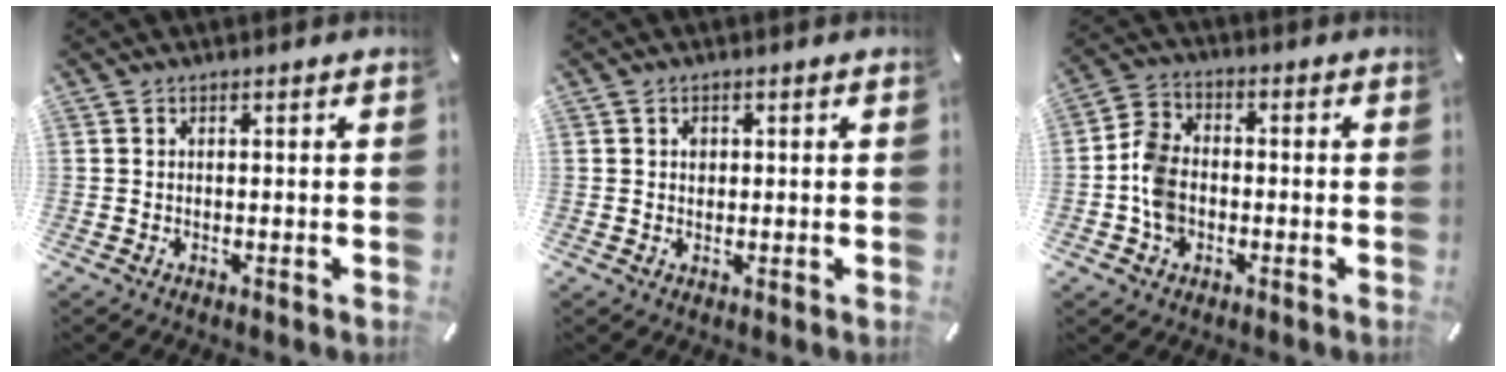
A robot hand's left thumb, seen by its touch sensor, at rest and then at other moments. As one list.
[{"total": 1.5, "force": [0.3, 1.3, 0.6], "torque": [-0.007, 0.003, 0.003]}, {"total": 8.2, "force": [-1.9, 6.6, 4.5], "torque": [-0.103, 0.018, -0.032]}]